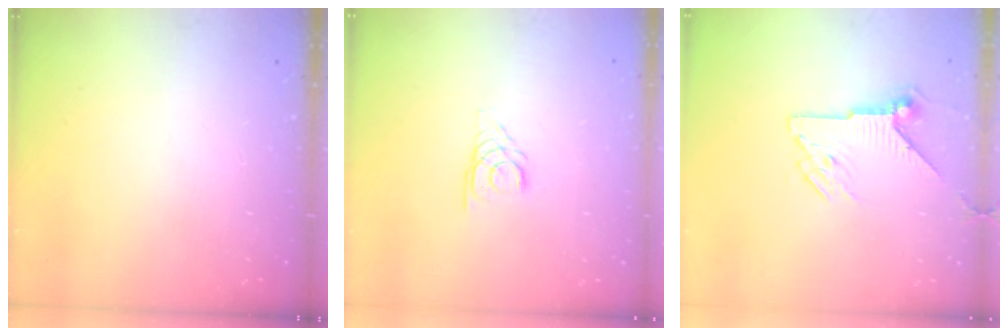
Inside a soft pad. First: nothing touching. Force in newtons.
{"total": 2.7, "press": 2.7, "slide": 0.3}
{"total": 7.5, "press": 7.5, "slide": 0.4}